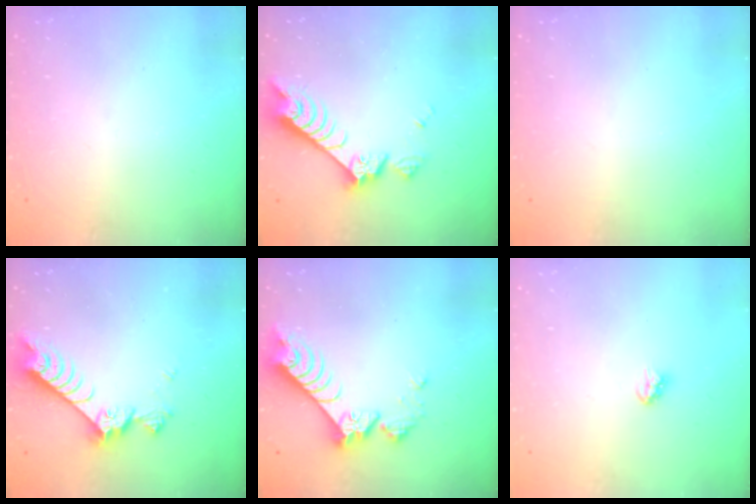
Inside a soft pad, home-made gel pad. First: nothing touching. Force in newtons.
{"total": 8.3, "press": 8.2, "slide": 1.3}
{"total": 0.0}
{"total": 7.6, "press": 7.5, "slide": 1.0}
{"total": 8.1, "press": 8.0, "slide": 0.6}
{"total": 2.9, "press": 2.9, "slide": 0.2}